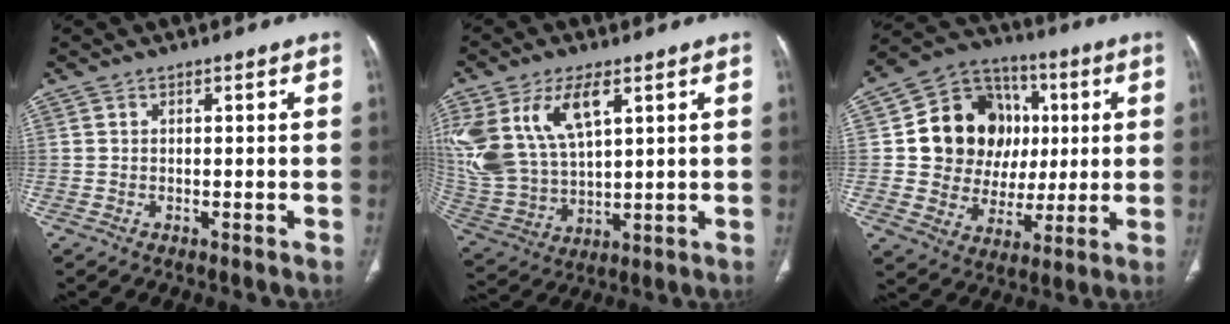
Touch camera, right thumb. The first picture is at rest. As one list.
[{"total": 18.0, "force": [7.4, 9.6, 13.2], "torque": [-0.279, -0.021, 0.155]}, {"total": 18.7, "force": [2.8, 15.8, 9.5], "torque": [-0.108, 0.018, 0.061]}]